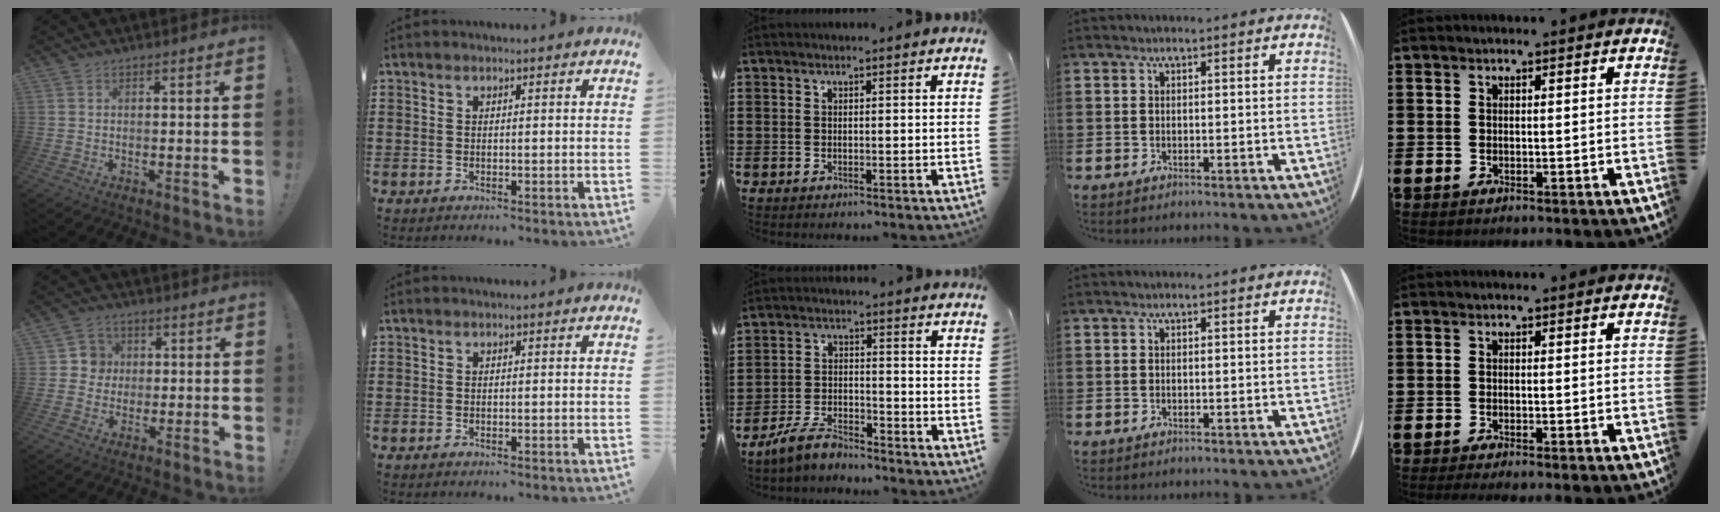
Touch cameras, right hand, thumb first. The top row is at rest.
{"thumb": {"total": 5.9, "force": [0.7, 5.8, 1.1], "torque": [-0.009, -0.002, 0.014]}, "middle": {"total": 5.5, "force": [-5.1, 1.2, 1.8], "torque": [-0.043, 0.005, -0.102]}, "little": {"total": 0.6, "force": [-0.5, -0.1, 0.4], "torque": [-0.005, -0.003, -0.010]}}